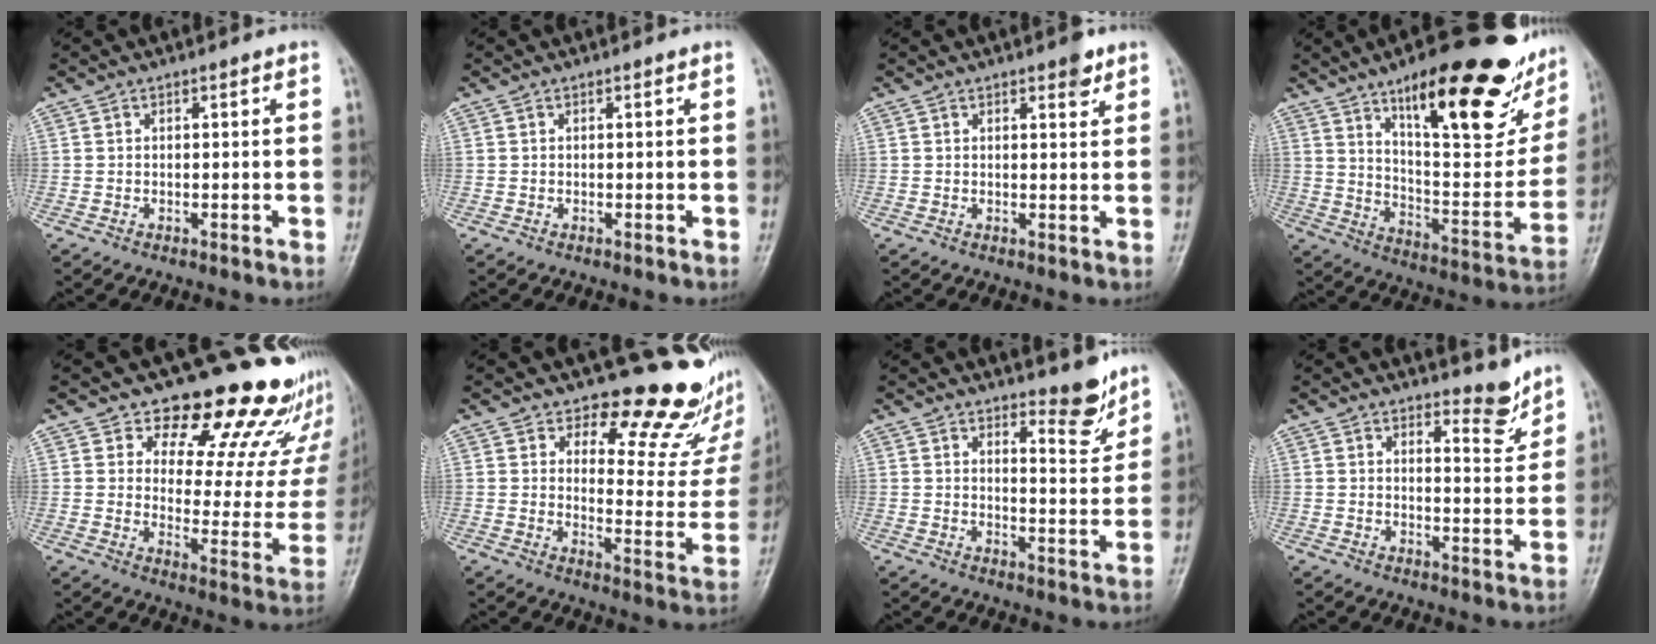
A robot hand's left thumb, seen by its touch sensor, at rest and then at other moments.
{"total": 0.0}
{"total": 2.9, "force": [1.9, 1.0, 1.9], "torque": [-0.018, -0.009, 0.023]}
{"total": 30.2, "force": [17.4, 9.5, 22.7], "torque": [-0.279, -0.062, 0.266]}
{"total": 21.2, "force": [17.7, 8.8, 7.8], "torque": [-0.039, -0.128, 0.213]}
{"total": 17.4, "force": [13.9, 7.2, 7.5], "torque": [-0.029, -0.119, 0.161]}
{"total": 6.3, "force": [5.1, 1.7, 3.4], "torque": [-0.029, -0.049, 0.075]}
{"total": 4.9, "force": [4.2, 1.4, 2.1], "torque": [-0.012, -0.041, 0.062]}